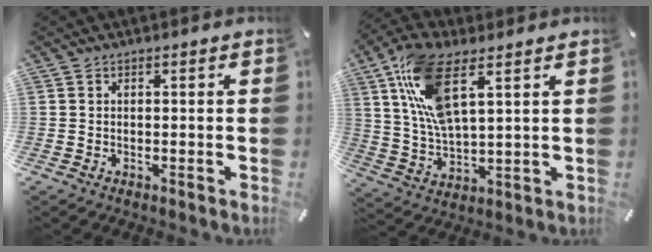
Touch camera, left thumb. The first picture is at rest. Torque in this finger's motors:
{"motor_torque": [2.42, 2.59, 1.39, -1.38, 0.67]}